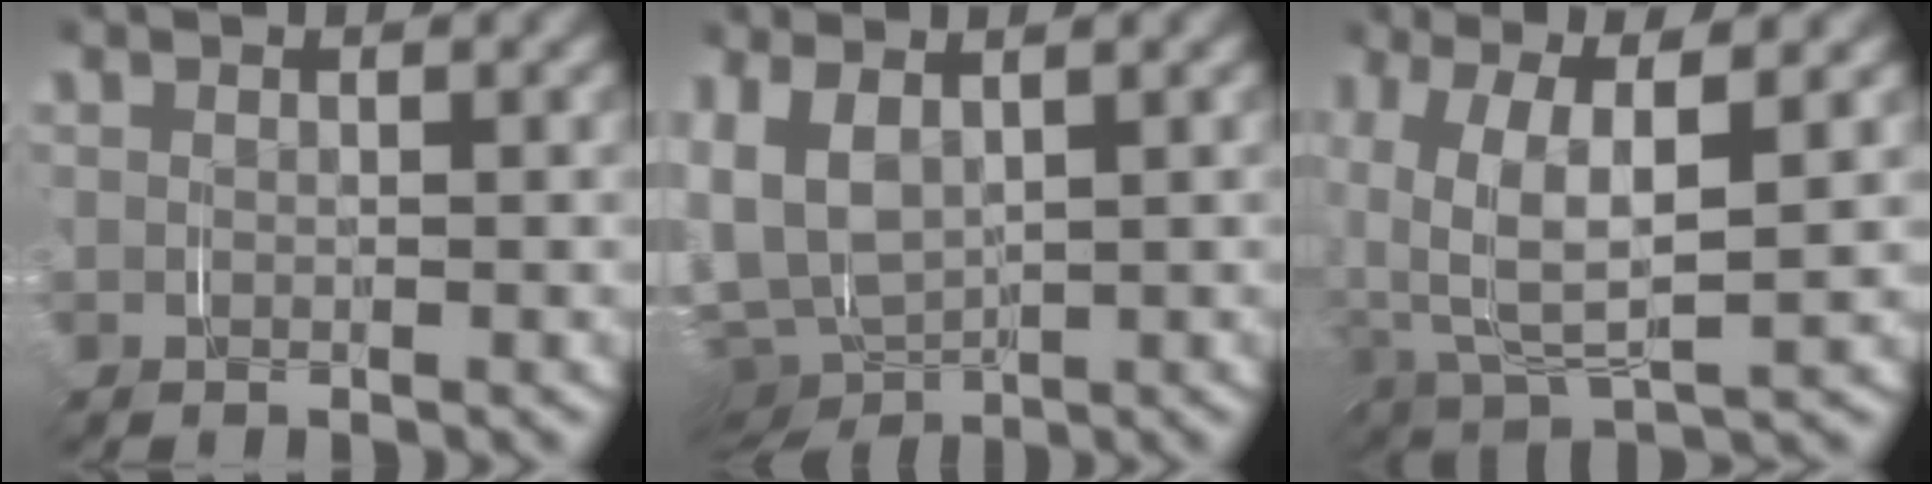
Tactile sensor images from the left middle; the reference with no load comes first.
{"total": 7.9, "force": [-2.1, 7.2, 2.5], "torque": [-0.090, -0.040, -0.032]}
{"total": 4.4, "force": [1.9, 2.4, 3.2], "torque": [-0.062, 0.002, 0.026]}